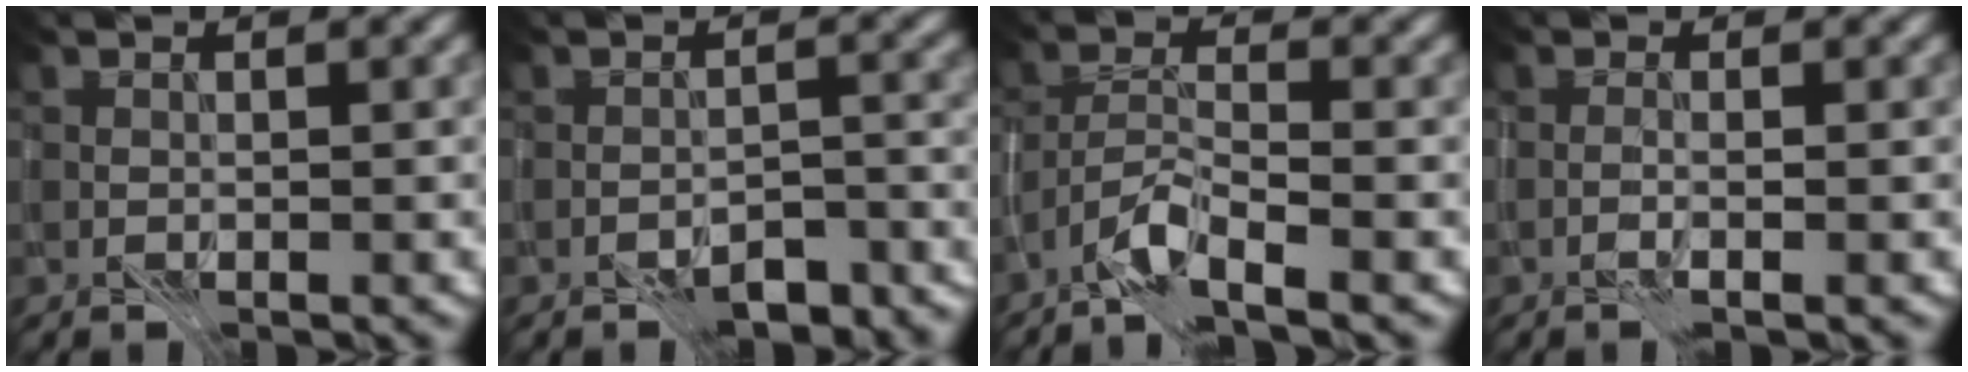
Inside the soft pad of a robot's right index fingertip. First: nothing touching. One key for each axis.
{"total": 5.4, "fx": -4.2, "fy": 1.9, "fz": 2.7, "tx": -0.037, "ty": 0.013, "tz": -0.055}
{"total": 3.4, "fx": -2.2, "fy": 0.7, "fz": 2.4, "tx": -0.050, "ty": 0.002, "tz": -0.053}
{"total": 0.7, "fx": 0.0, "fy": 0.2, "fz": 0.7, "tx": -0.009, "ty": 0.006, "tz": -0.008}